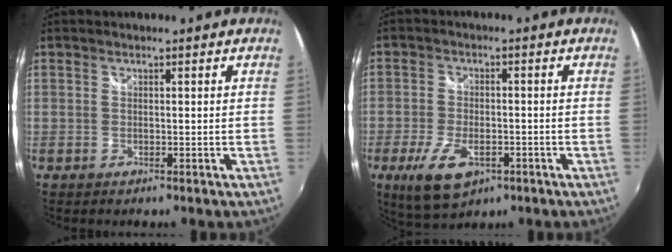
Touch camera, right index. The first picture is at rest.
{"total": 10.0, "force": [-4.8, 5.0, 7.2], "torque": [-0.161, -0.022, -0.080]}